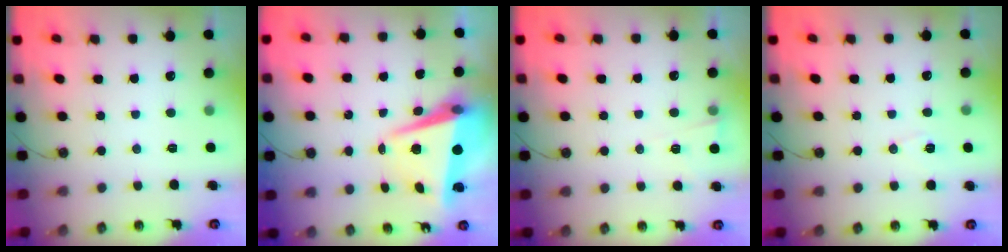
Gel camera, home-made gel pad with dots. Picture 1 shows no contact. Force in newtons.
{"total": 7.9, "press": 7.7, "slide": 1.7}
{"total": 3.0, "press": 2.8, "slide": 1.1}
{"total": 6.0, "press": 4.8, "slide": 3.6}